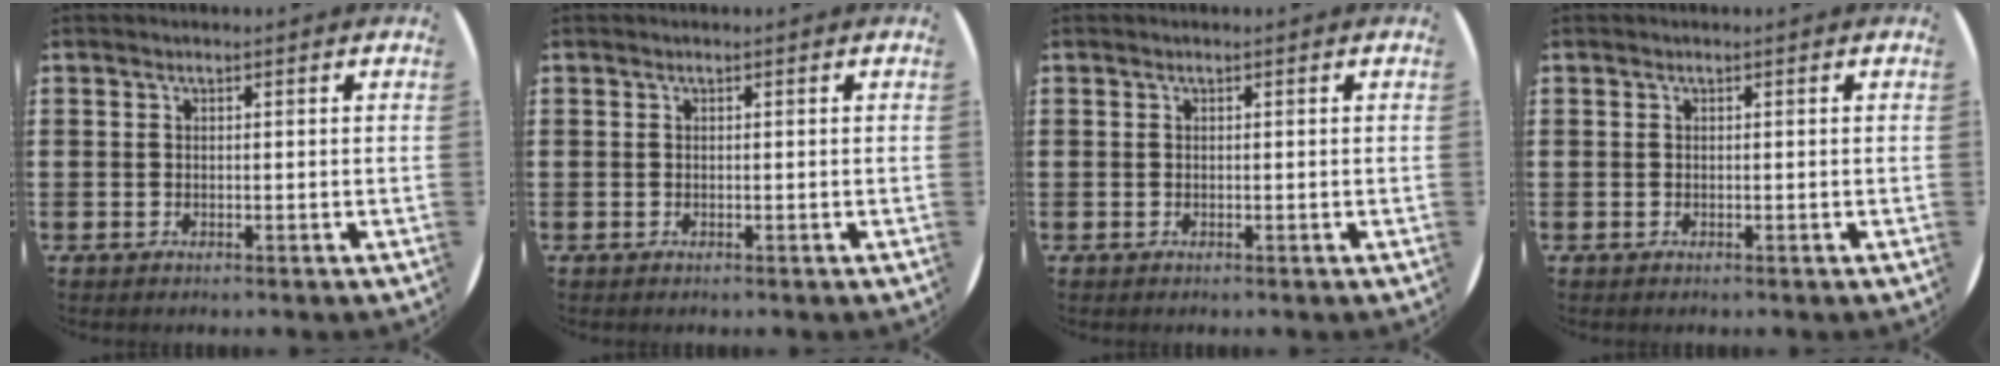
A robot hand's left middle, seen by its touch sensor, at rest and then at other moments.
{"total": 0.0}
{"total": 0.0}
{"total": 0.0}